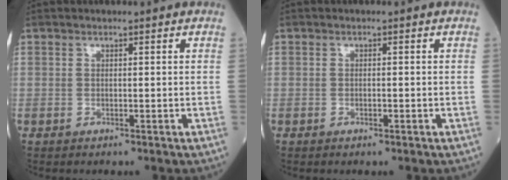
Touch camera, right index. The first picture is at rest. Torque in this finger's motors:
{"motor_torque": [-0.07, -0.01, -0.04, -0.01]}